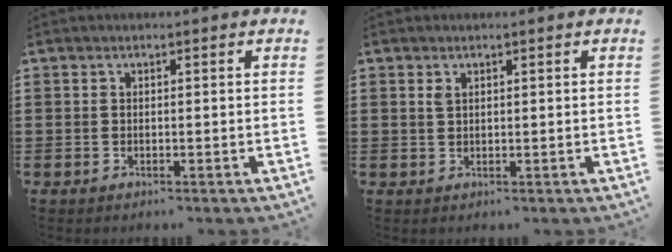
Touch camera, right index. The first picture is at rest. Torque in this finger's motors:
{"motor_torque": [0.00, 0.00, 0.00, 0.00]}